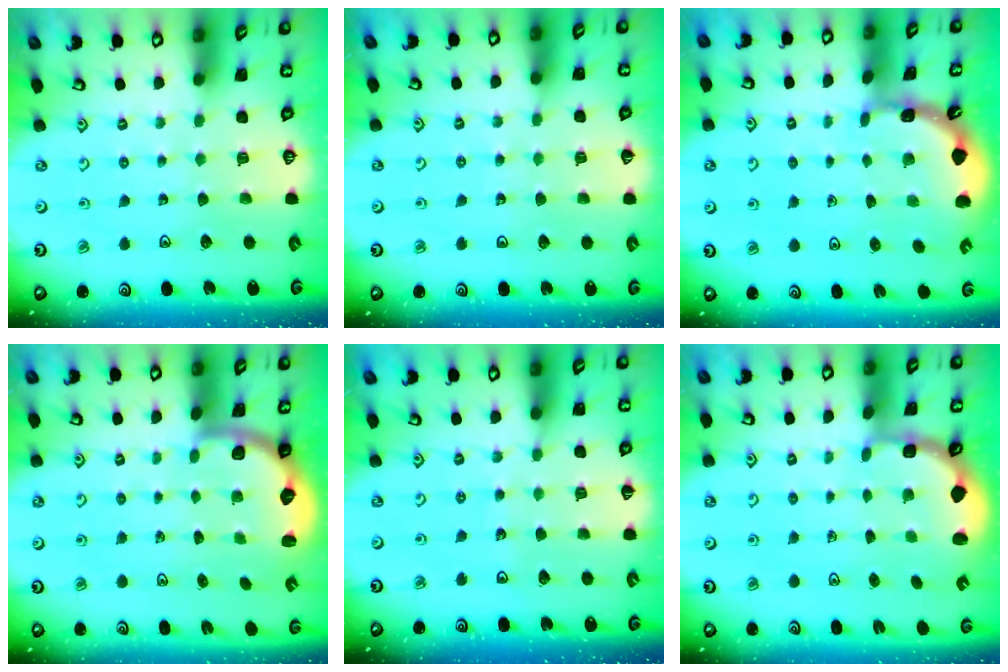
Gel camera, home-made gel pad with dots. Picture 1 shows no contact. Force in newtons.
{"total": 2.6, "press": 2.6, "slide": 0.2}
{"total": 1.6, "press": 1.6, "slide": 0.2}
{"total": 2.5, "press": 2.1, "slide": 1.4}
{"total": 3.6, "press": 3.5, "slide": 0.4}
{"total": 2.9, "press": 1.7, "slide": 2.3}